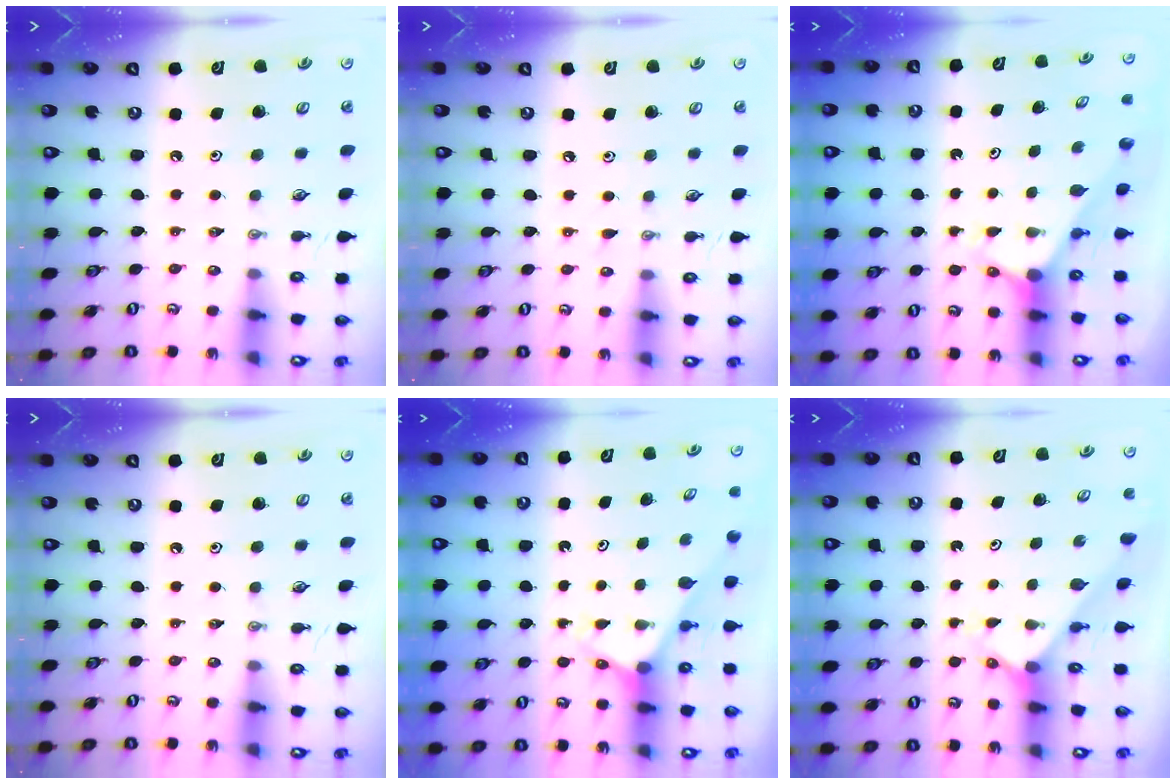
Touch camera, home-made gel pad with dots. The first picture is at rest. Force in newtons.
{"total": 3.0, "press": 3.0, "slide": 0.3}
{"total": 2.9, "press": 2.9, "slide": 0.0}
{"total": 0.0}
{"total": 2.7, "press": 2.7, "slide": 0.1}
{"total": 2.1, "press": 2.1, "slide": 0.2}